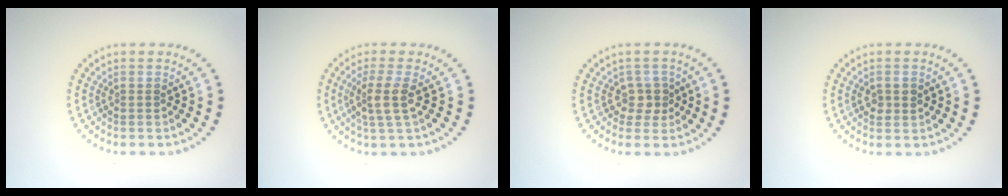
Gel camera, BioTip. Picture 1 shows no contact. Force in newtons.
{"total": 2.8, "press": 2.3, "slide": 1.7}
{"total": 2.0, "press": 1.6, "slide": 1.2}
{"total": 1.4, "press": 1.4, "slide": 0.1}